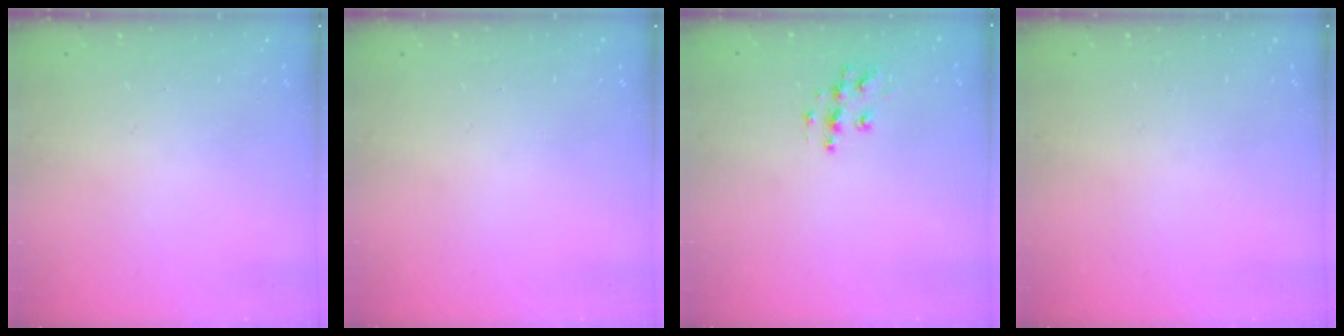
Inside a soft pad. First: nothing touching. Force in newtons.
{"total": 0.0}
{"total": 8.6, "press": 8.6, "slide": 0.3}
{"total": 0.0}